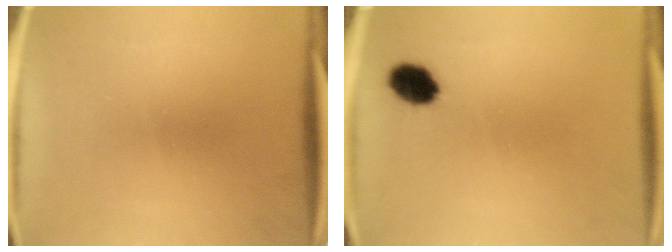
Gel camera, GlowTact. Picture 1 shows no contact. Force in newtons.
{"total": 4.1}